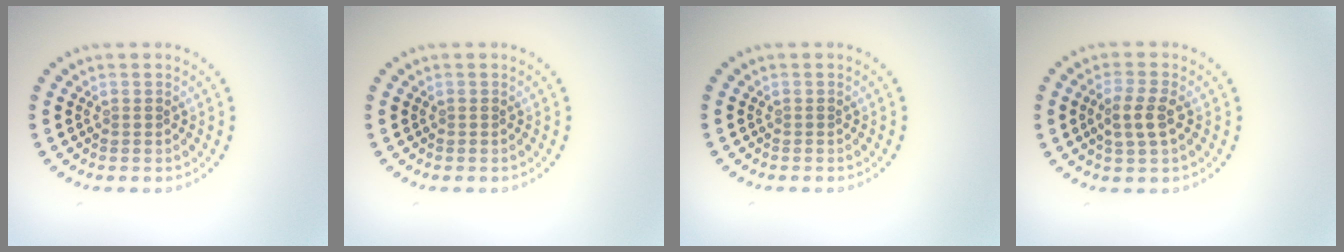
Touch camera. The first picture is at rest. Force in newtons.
{"total": 0.0}
{"total": 0.0}
{"total": 2.7, "press": 2.6, "slide": 0.7}